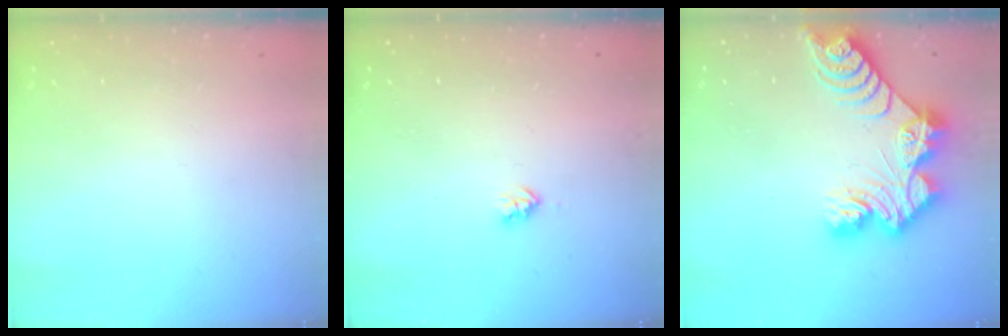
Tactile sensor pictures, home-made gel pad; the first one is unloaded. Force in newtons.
{"total": 3.0, "press": 2.9, "slide": 0.4}
{"total": 13.6, "press": 13.6, "slide": 0.5}